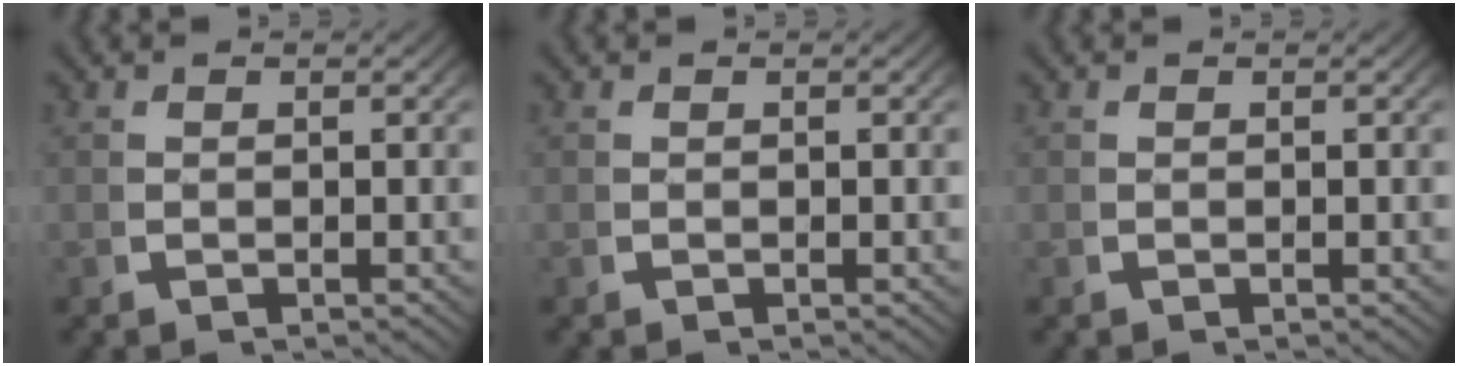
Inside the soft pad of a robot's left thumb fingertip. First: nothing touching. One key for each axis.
{"total": 0.0}
{"total": 0.0}